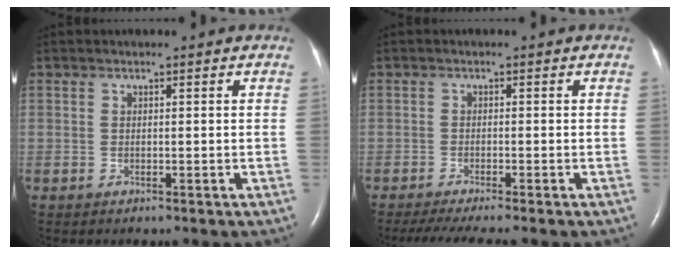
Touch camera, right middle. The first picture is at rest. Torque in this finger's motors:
{"motor_torque": [0.05, -0.06, 0.02, 0.03]}